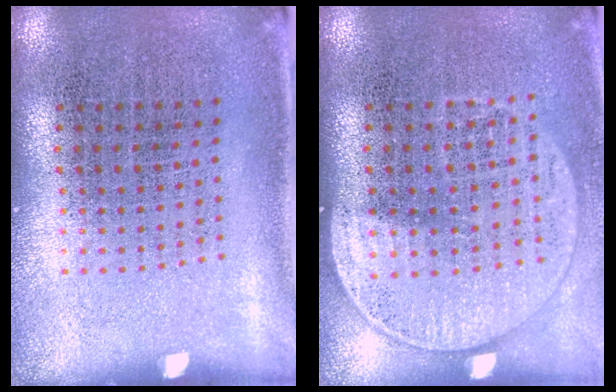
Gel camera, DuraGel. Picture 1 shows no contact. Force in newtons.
{"total": 1.5, "press": 1.4, "slide": 0.6}